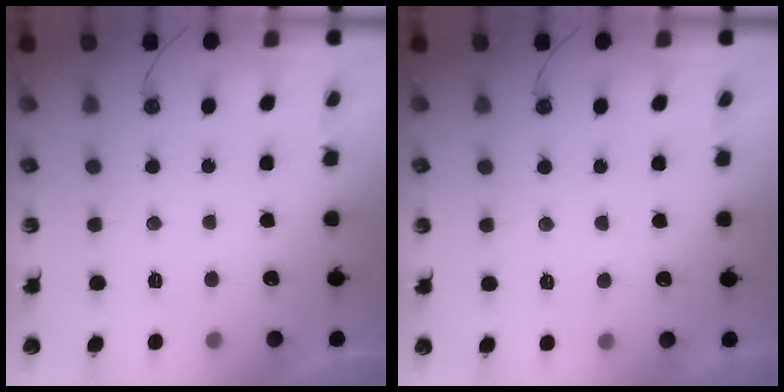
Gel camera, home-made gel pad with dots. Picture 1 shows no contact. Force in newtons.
{"total": 5.5, "press": 5.4, "slide": 0.7}